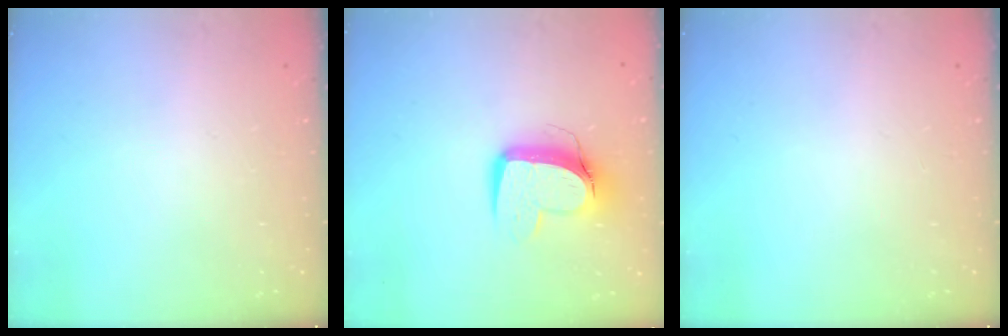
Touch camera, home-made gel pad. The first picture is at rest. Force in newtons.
{"total": 10.8, "press": 10.7, "slide": 1.1}
{"total": 0.0}